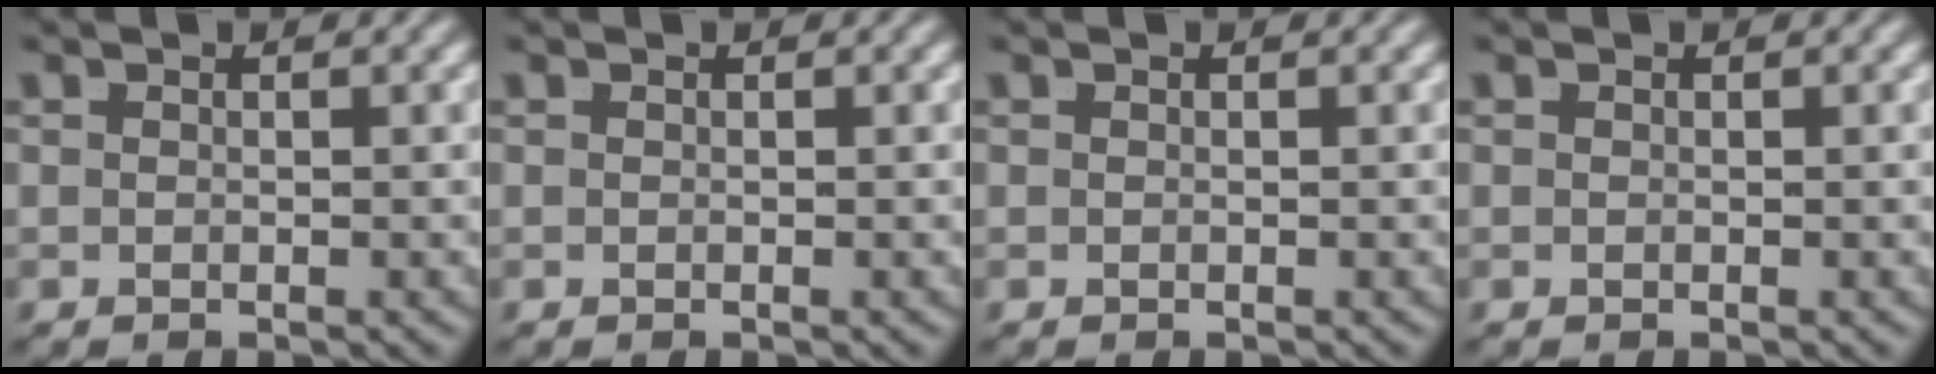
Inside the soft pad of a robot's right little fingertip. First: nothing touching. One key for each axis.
{"total": 0.0}
{"total": 0.0}
{"total": 0.0}